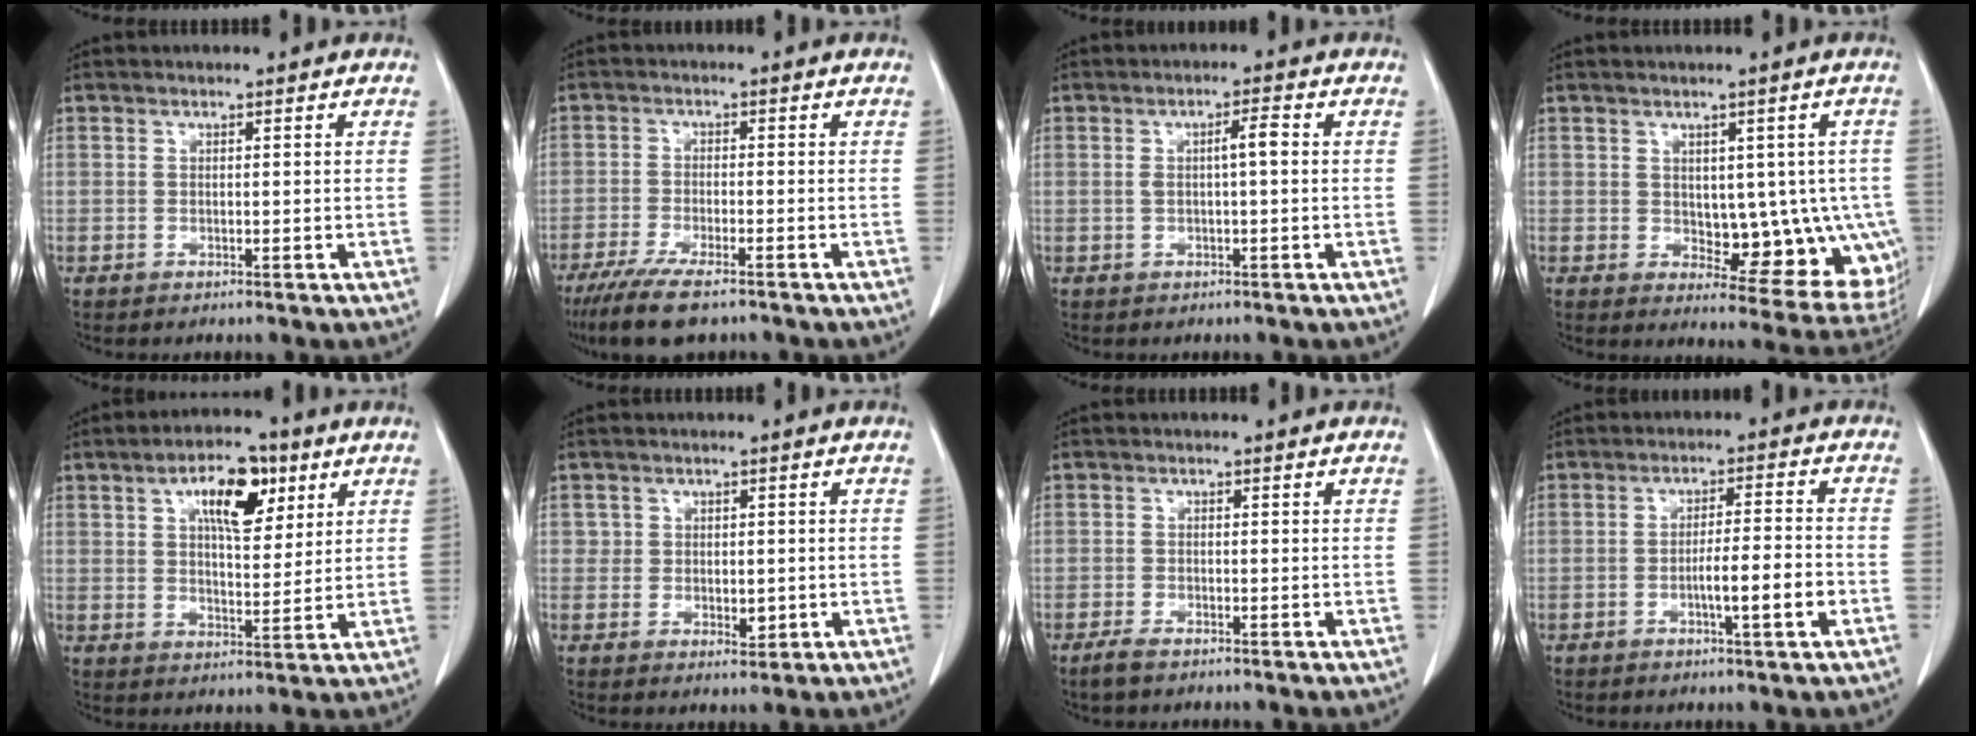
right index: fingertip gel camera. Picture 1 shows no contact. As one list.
[{"total": 9.0, "force": [-6.8, 1.6, 5.7], "torque": [-0.096, -0.021, -0.108]}, {"total": 2.9, "force": [0.2, 0.3, 2.9], "torque": [-0.052, 0.006, 0.003]}, {"total": 11.6, "force": [-0.8, 6.5, 9.6], "torque": [-0.092, 0.006, 0.006]}, {"total": 9.4, "force": [4.4, 3.8, 7.4], "torque": [-0.121, 0.013, 0.072]}, {"total": 2.9, "force": [-0.1, 2.3, 1.8], "torque": [-0.017, 0.000, 0.001]}, {"total": 1.9, "force": [-1.4, 0.5, 1.1], "torque": [-0.030, -0.003, -0.024]}, {"total": 6.2, "force": [-2.2, 0.1, 5.8], "torque": [-0.094, -0.001, -0.035]}]